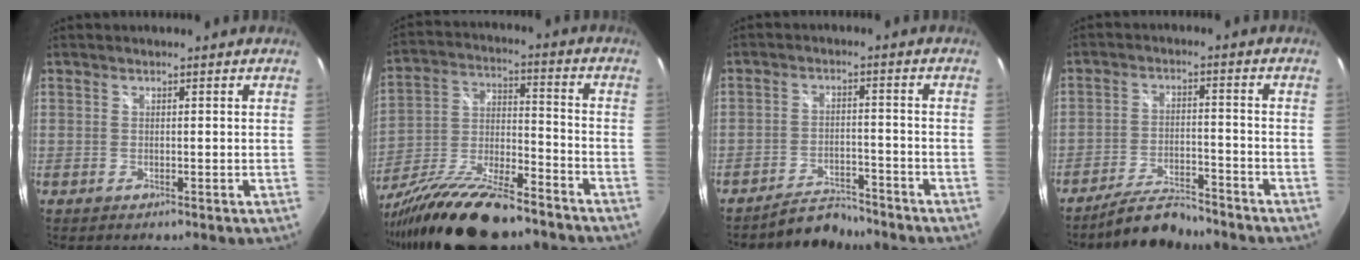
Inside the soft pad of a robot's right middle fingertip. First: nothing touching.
{"total": 20.1, "force": [-15.3, 5.0, 12.1], "torque": [-0.242, -0.030, -0.264]}
{"total": 5.8, "force": [-5.6, 1.1, 0.6], "torque": [-0.029, 0.009, -0.093]}
{"total": 7.7, "force": [-7.2, 1.2, 2.4], "torque": [-0.062, 0.005, -0.123]}